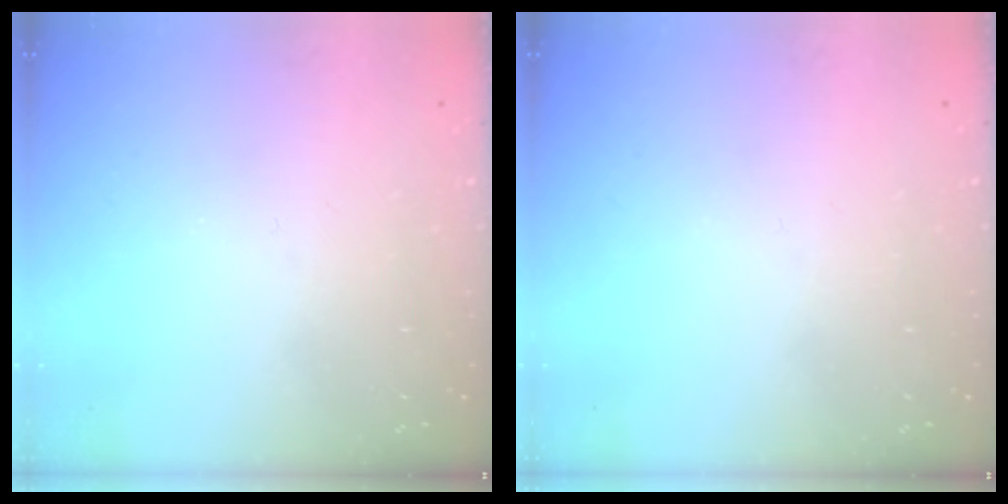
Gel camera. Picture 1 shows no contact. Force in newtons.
{"total": 0.0}